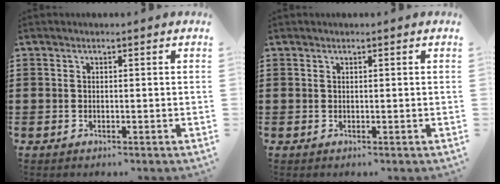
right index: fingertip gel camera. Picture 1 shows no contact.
{"total": 0.0}